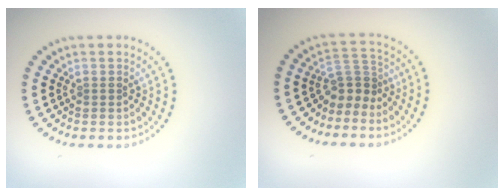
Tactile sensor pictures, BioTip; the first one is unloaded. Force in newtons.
{"total": 2.7, "press": 1.7, "slide": 2.0}